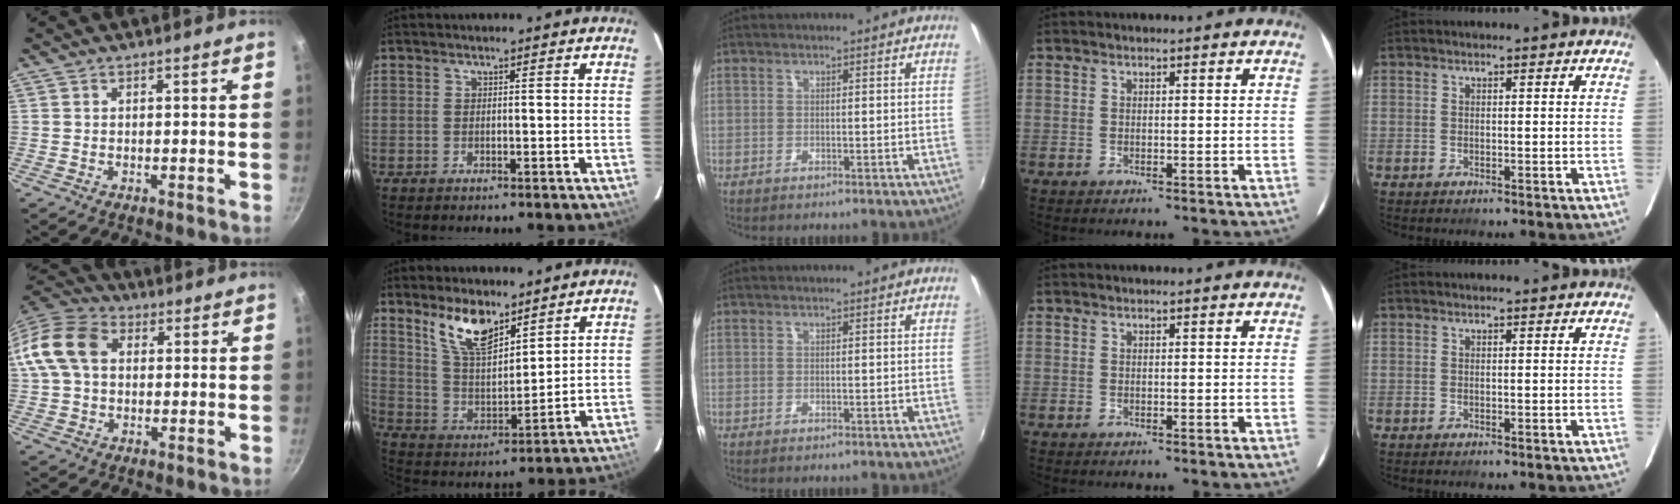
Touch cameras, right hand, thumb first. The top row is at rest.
{"thumb": {"total": 13.0, "force": [2.2, 9.4, 8.7], "torque": [-0.154, 0.027, 0.024]}, "index": {"total": 11.0, "force": [7.5, 4.2, 6.8], "torque": [-0.123, 0.002, 0.150]}}